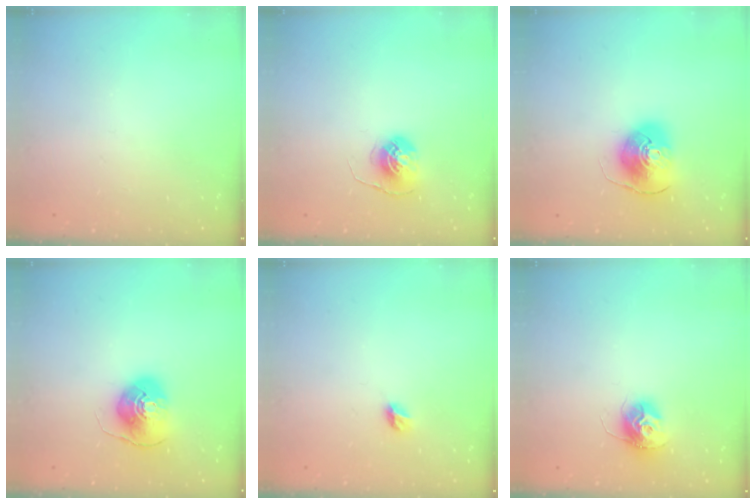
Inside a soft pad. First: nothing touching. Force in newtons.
{"total": 6.0, "press": 6.0, "slide": 0.3}
{"total": 10.2, "press": 10.1, "slide": 1.1}
{"total": 9.8, "press": 9.7, "slide": 1.4}
{"total": 4.4, "press": 4.4, "slide": 0.5}
{"total": 11.1, "press": 11.1, "slide": 0.9}